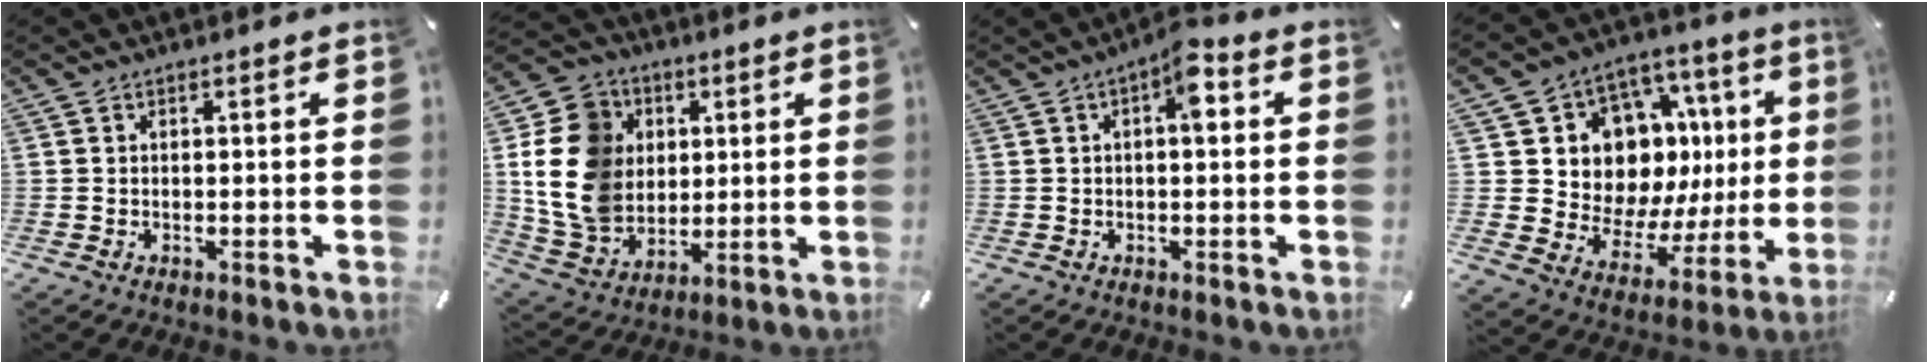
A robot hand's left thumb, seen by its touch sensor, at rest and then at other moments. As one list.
[{"total": 15.6, "force": [1.8, 13.8, 7.1], "torque": [-0.159, 0.005, 0.035]}, {"total": 5.8, "force": [1.1, 2.5, 5.2], "torque": [-0.071, 0.005, 0.010]}, {"total": 13.3, "force": [4.8, 11.3, 5.1], "torque": [-0.070, -0.068, 0.107]}]